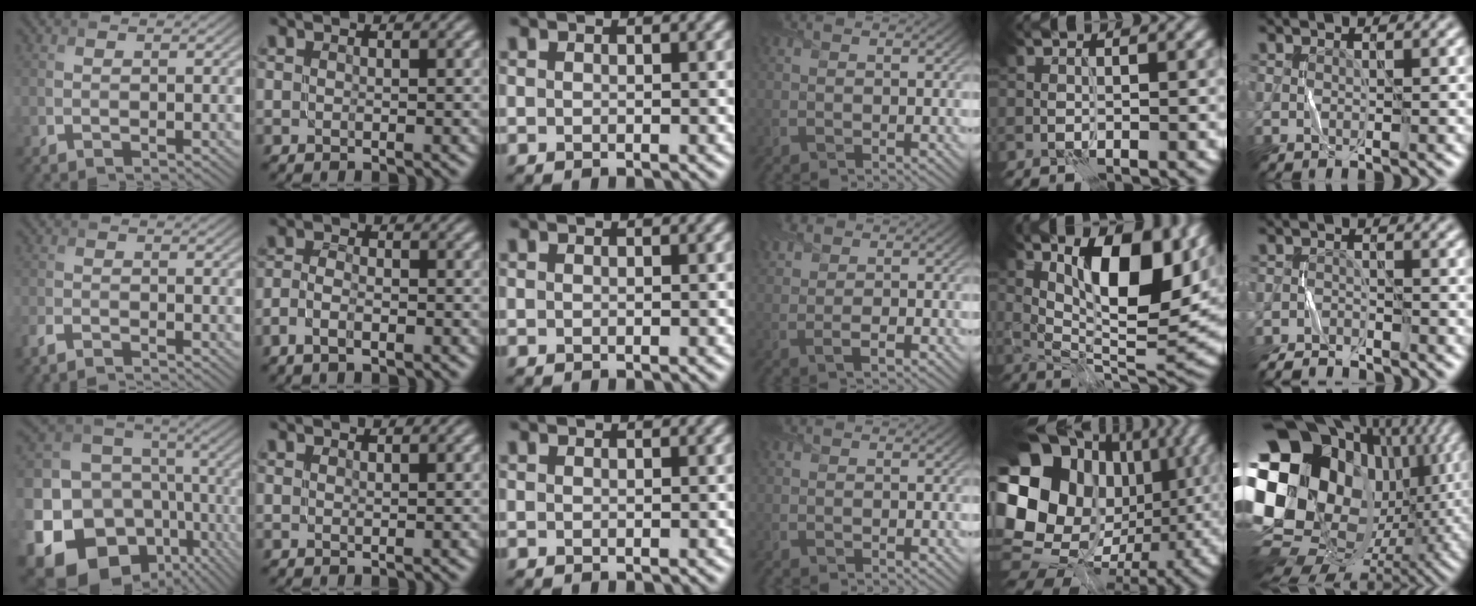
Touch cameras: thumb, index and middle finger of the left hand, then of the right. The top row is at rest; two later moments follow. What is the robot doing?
{"motion": "fold", "object": "shorts"}